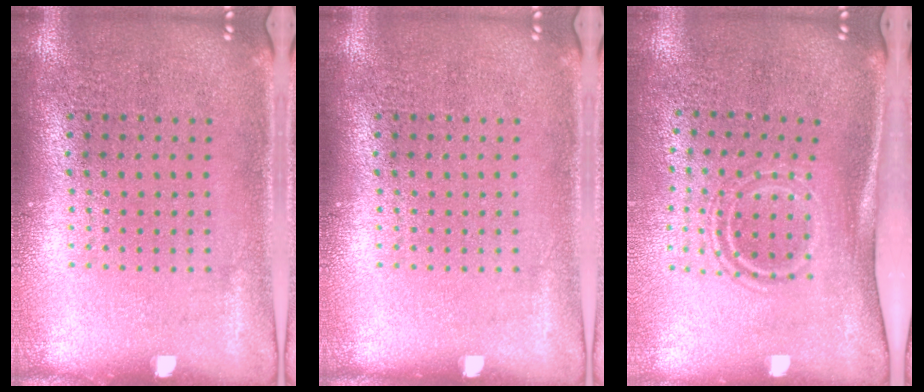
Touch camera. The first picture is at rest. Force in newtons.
{"total": 0.0}
{"total": 1.7, "press": 1.1, "slide": 1.3}